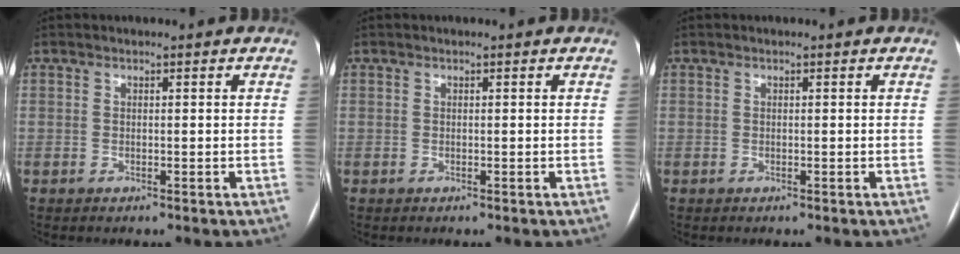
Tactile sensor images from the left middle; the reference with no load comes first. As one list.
[{"total": 0.0}, {"total": 0.0}]